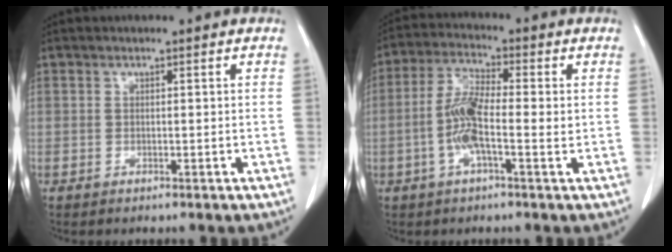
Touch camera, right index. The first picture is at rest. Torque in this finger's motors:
{"motor_torque": [0.33, -0.05, 0.24, 0.08]}